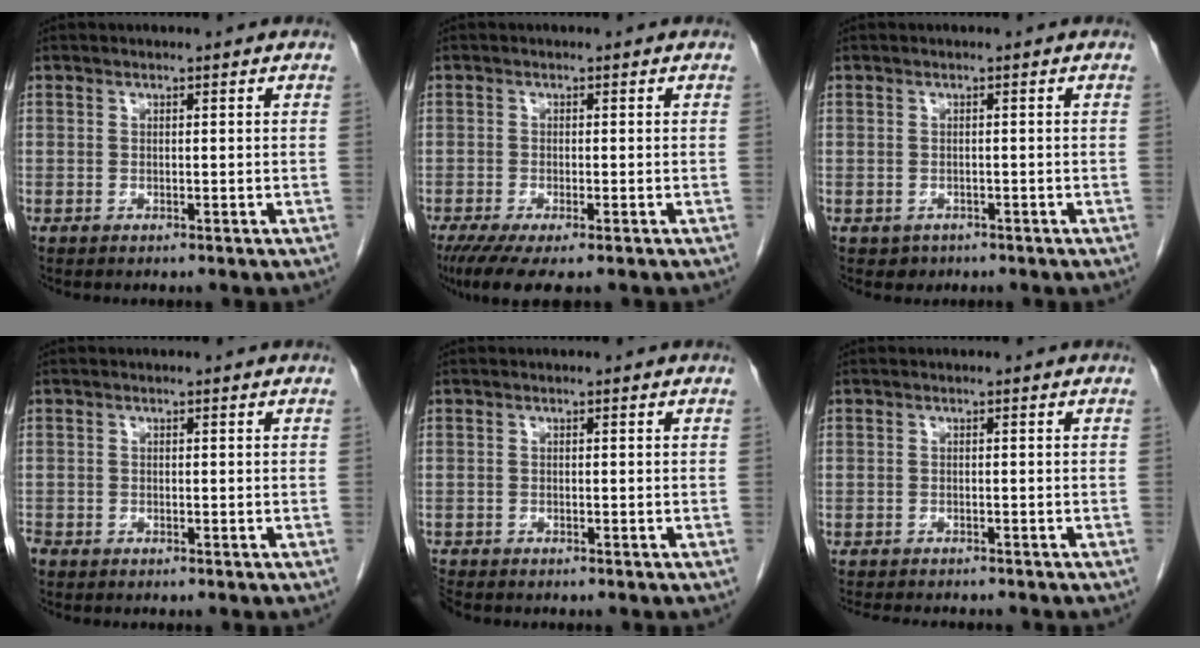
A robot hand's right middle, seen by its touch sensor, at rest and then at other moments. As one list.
[{"total": 6.3, "force": [-4.5, 1.1, 4.3], "torque": [-0.066, -0.016, -0.074]}, {"total": 1.4, "force": [-0.8, 1.2, 0.1], "torque": [-0.003, 0.004, -0.008]}, {"total": 1.5, "force": [-1.2, 0.9, 0.4], "torque": [-0.017, -0.002, -0.022]}, {"total": 1.7, "force": [-1.7, 0.3, 0.1], "torque": [-0.007, -0.008, -0.032]}, {"total": 7.0, "force": [-6.3, 1.5, 2.6], "torque": [-0.035, -0.006, -0.091]}]